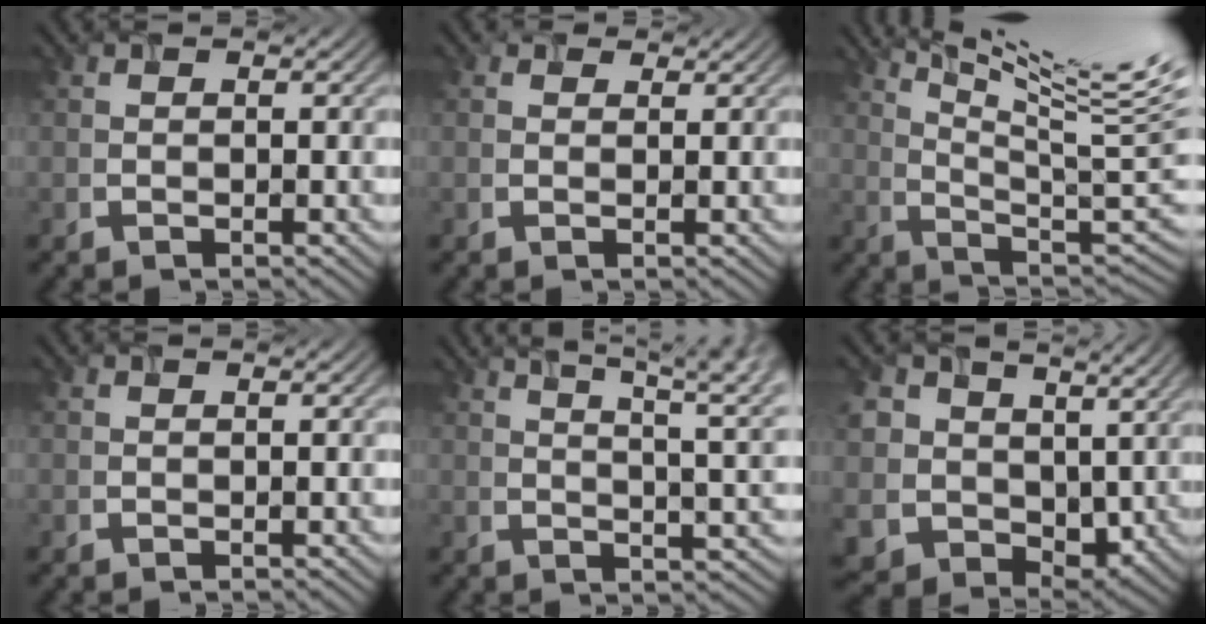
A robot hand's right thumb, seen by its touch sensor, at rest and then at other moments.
{"total": 1.7, "force": [1.2, 1.0, 0.6], "torque": [-0.010, 0.004, 0.016]}
{"total": 14.8, "force": [8.6, 2.4, 11.9], "torque": [-0.190, 0.007, 0.126]}
{"total": 0.0}
{"total": 11.1, "force": [6.7, 3.2, 8.2], "torque": [-0.109, 0.022, 0.077]}
{"total": 9.8, "force": [3.9, 7.8, 4.5], "torque": [-0.131, -0.005, 0.071]}